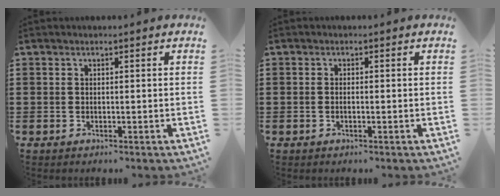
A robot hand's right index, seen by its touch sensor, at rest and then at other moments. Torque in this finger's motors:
{"motor_torque": [0.27, 1.87, -0.05, -0.01]}